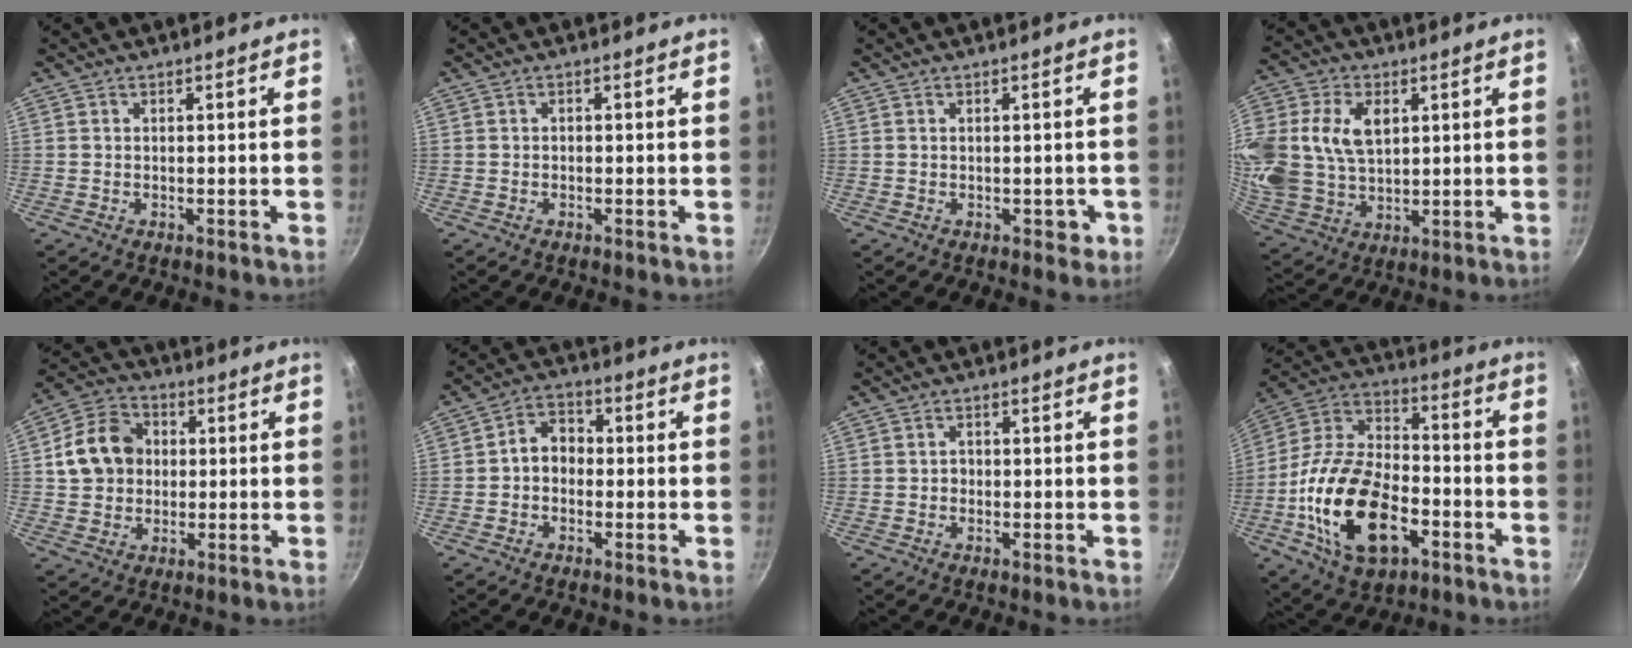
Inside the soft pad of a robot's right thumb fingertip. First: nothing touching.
{"total": 0.6, "force": [-0.3, 0.5, 0.2], "torque": [-0.004, 0.004, -0.006]}
{"total": 2.0, "force": [-0.5, 1.4, 1.4], "torque": [0.000, 0.010, -0.001]}
{"total": 19.8, "force": [4.7, 13.9, 13.3], "torque": [-0.298, 0.009, 0.094]}
{"total": 11.6, "force": [1.2, 9.7, 6.2], "torque": [-0.084, 0.017, 0.009]}
{"total": 6.0, "force": [-0.6, 4.7, 3.6], "torque": [-0.030, 0.023, -0.024]}
{"total": 1.6, "force": [-0.2, 1.4, 0.8], "torque": [-0.008, 0.005, -0.006]}
{"total": 23.7, "force": [-7.6, 13.7, 17.7], "torque": [-0.313, 0.038, -0.145]}